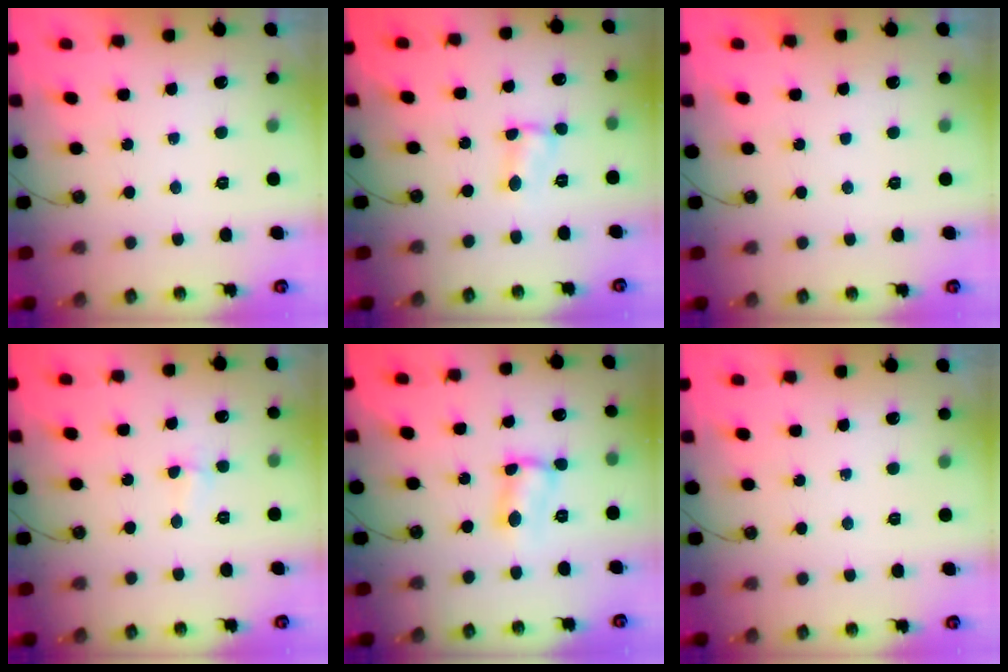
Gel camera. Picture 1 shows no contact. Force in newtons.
{"total": 1.9, "press": 1.9, "slide": 0.2}
{"total": 0.0}
{"total": 2.3, "press": 2.2, "slide": 0.5}
{"total": 3.7, "press": 3.7, "slide": 0.2}
{"total": 0.0}